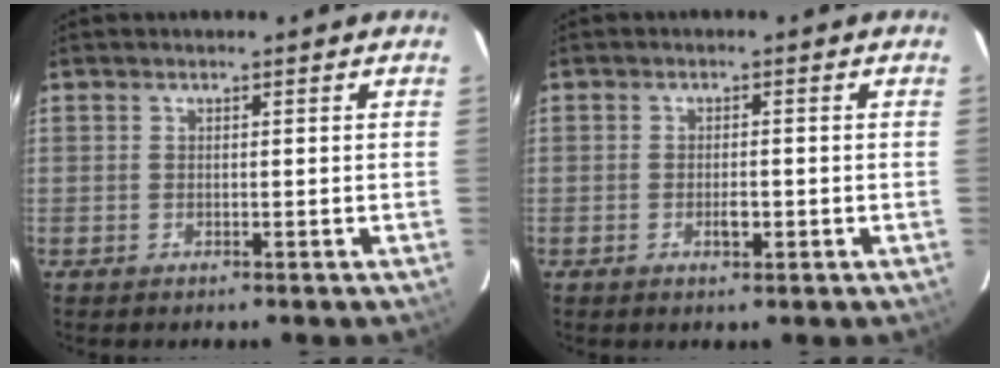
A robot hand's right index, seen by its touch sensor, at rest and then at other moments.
{"total": 2.3, "force": [-0.7, 1.1, 1.9], "torque": [-0.033, 0.000, -0.013]}